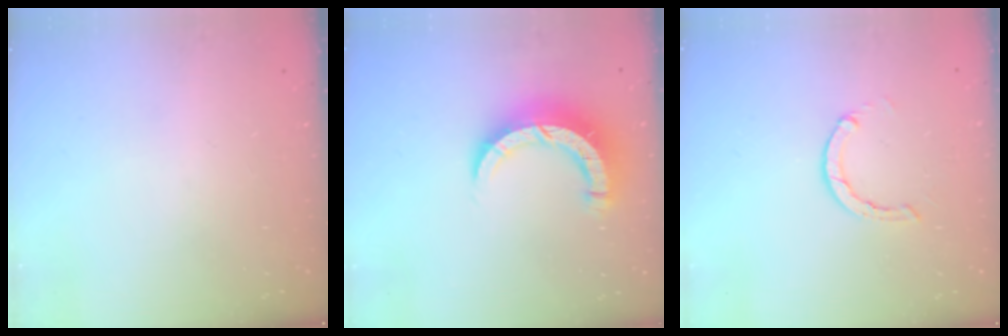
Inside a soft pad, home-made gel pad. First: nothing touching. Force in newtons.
{"total": 10.6, "press": 10.5, "slide": 1.1}
{"total": 2.8, "press": 2.7, "slide": 0.4}